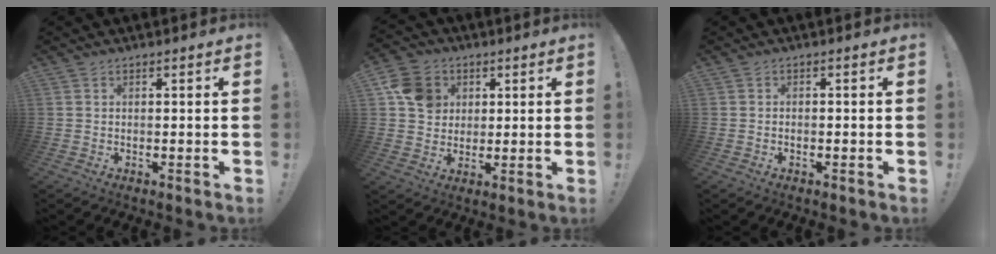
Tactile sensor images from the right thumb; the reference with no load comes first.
{"total": 10.5, "force": [3.4, 9.2, 3.8], "torque": [-0.035, -0.006, 0.069]}
{"total": 0.6, "force": [-0.3, 0.4, 0.3], "torque": [-0.004, 0.003, -0.006]}